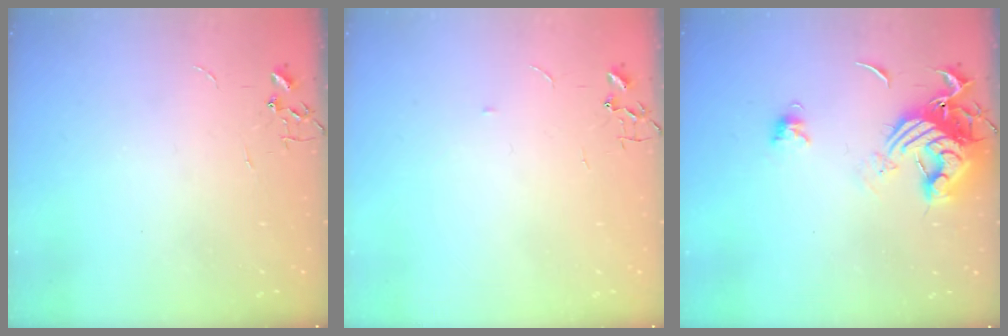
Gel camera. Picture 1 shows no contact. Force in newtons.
{"total": 3.0, "press": 3.0, "slide": 0.4}
{"total": 14.0, "press": 13.9, "slide": 1.7}